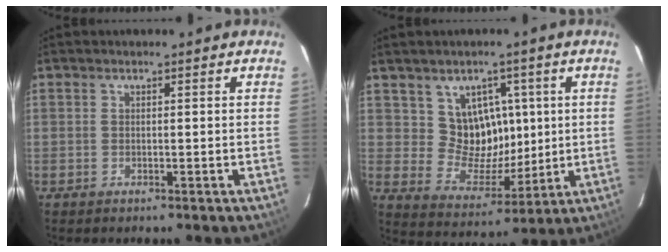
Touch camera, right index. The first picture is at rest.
{"total": 9.5, "force": [2.8, 8.3, 3.7], "torque": [-0.063, 0.004, 0.063]}